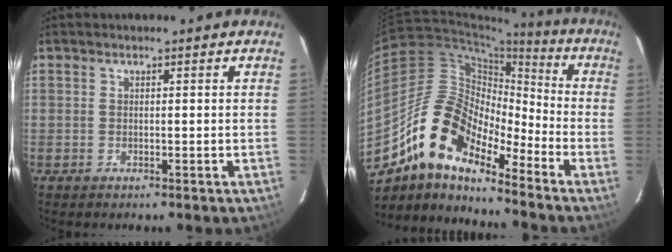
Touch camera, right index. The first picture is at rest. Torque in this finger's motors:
{"motor_torque": [0.28, -0.61, 0.87, 0.16]}